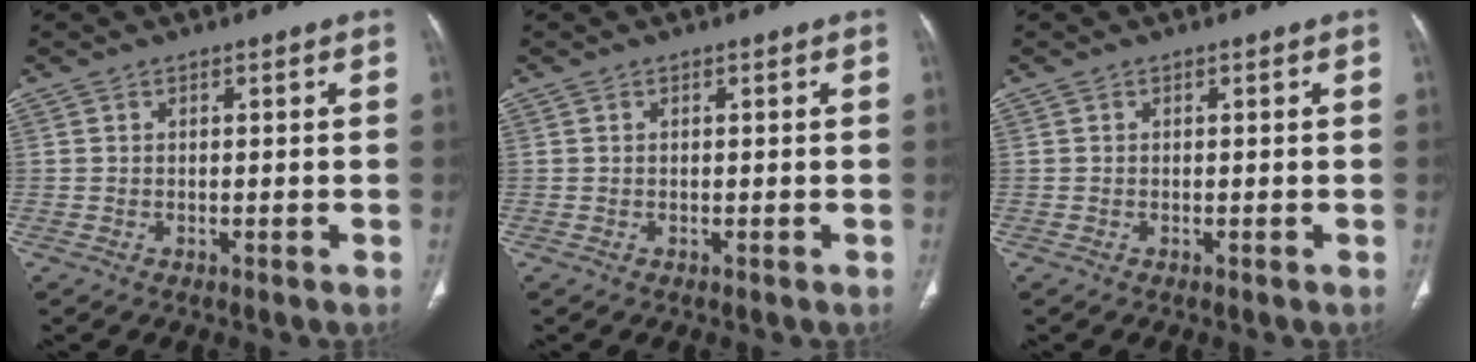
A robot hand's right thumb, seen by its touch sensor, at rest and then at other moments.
{"total": 0.0}
{"total": 0.0}